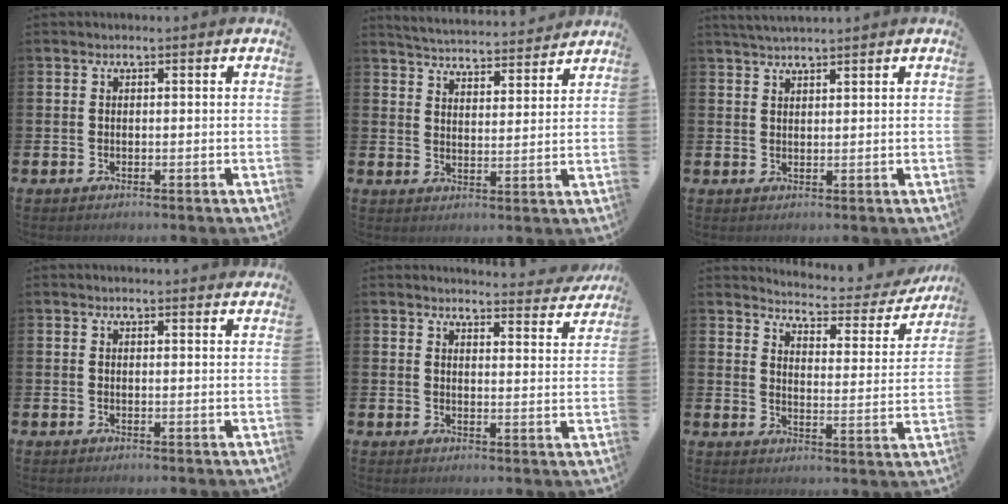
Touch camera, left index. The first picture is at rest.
{"total": 4.9, "force": [4.9, 0.4, 0.0], "torque": [-0.016, -0.041, 0.084]}
{"total": 2.2, "force": [2.2, 0.0, 0.4], "torque": [-0.009, -0.007, 0.040]}
{"total": 0.9, "force": [0.9, 0.0, 0.1], "torque": [0.008, -0.006, 0.015]}
{"total": 3.8, "force": [3.8, 0.2, 0.2], "torque": [0.004, -0.035, 0.061]}
{"total": 4.4, "force": [4.3, 0.9, 0.8], "torque": [-0.036, -0.038, 0.066]}